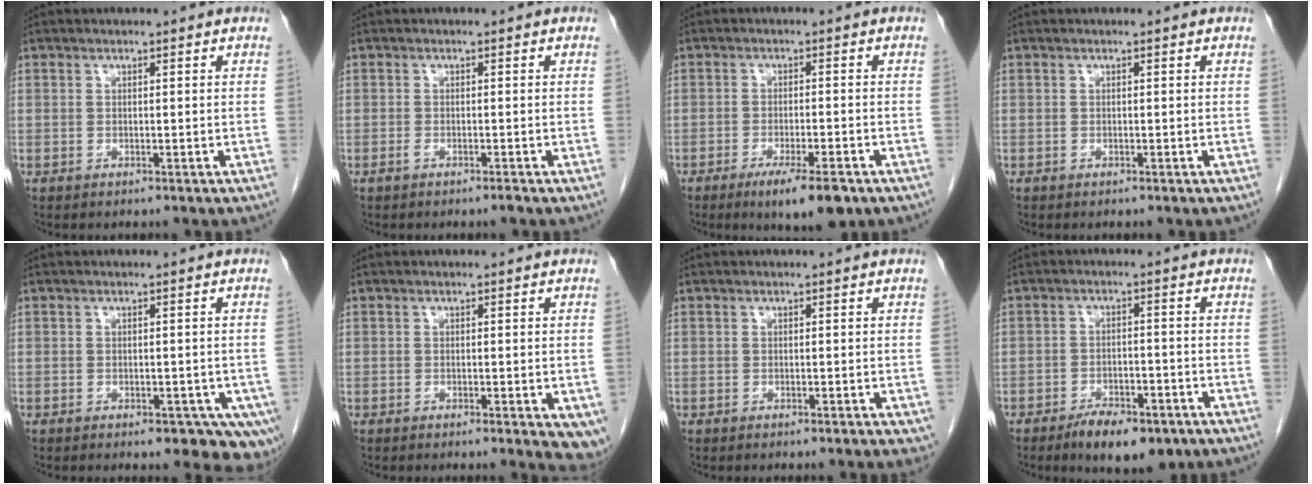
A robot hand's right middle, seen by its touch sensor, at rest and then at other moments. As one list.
[{"total": 1.1, "force": [-0.9, 0.0, 0.7], "torque": [-0.015, -0.001, -0.016]}, {"total": 7.5, "force": [-4.7, 1.1, 5.7], "torque": [-0.086, -0.015, -0.069]}, {"total": 0.0}, {"total": 8.6, "force": [-4.9, 4.2, 5.6], "torque": [-0.057, -0.015, -0.061]}, {"total": 5.9, "force": [-3.1, 1.9, 4.6], "torque": [-0.036, -0.011, -0.046]}, {"total": 2.4, "force": [-1.2, 0.6, 2.0], "torque": [-0.013, -0.004, -0.015]}, {"total": 7.8, "force": [-5.3, 2.9, 4.9], "torque": [-0.074, -0.004, -0.080]}]